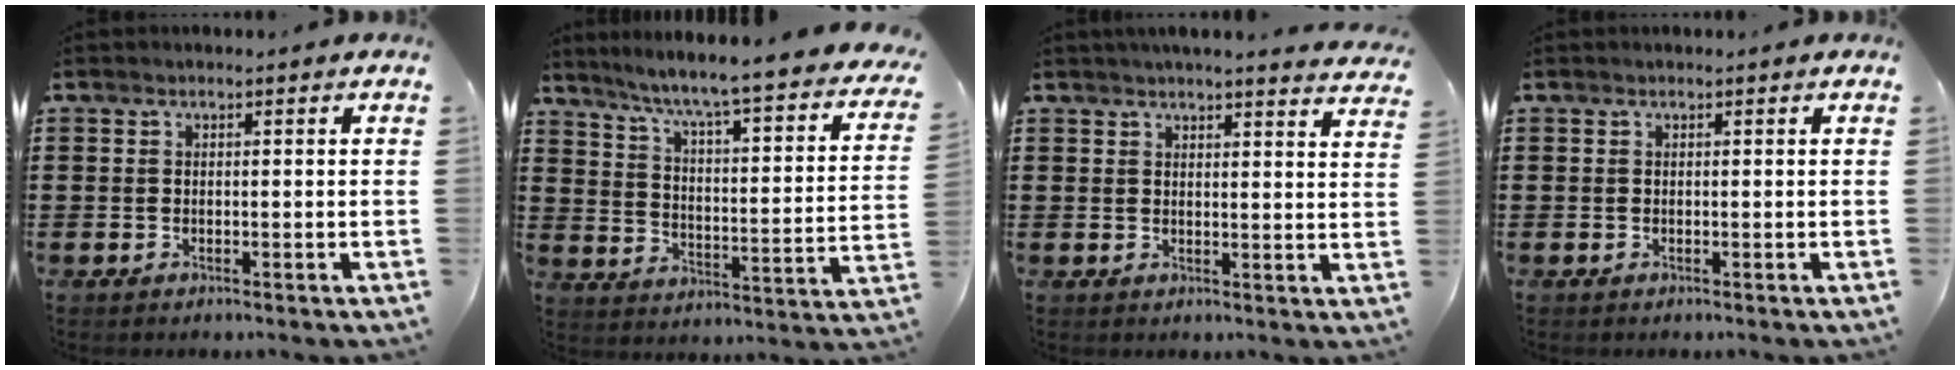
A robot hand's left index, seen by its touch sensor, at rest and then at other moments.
{"total": 5.7, "force": [4.4, -0.8, 3.5], "torque": [-0.088, -0.049, 0.062]}
{"total": 3.6, "force": [3.4, -0.6, 0.7], "torque": [-0.016, -0.020, 0.062]}
{"total": 0.0}